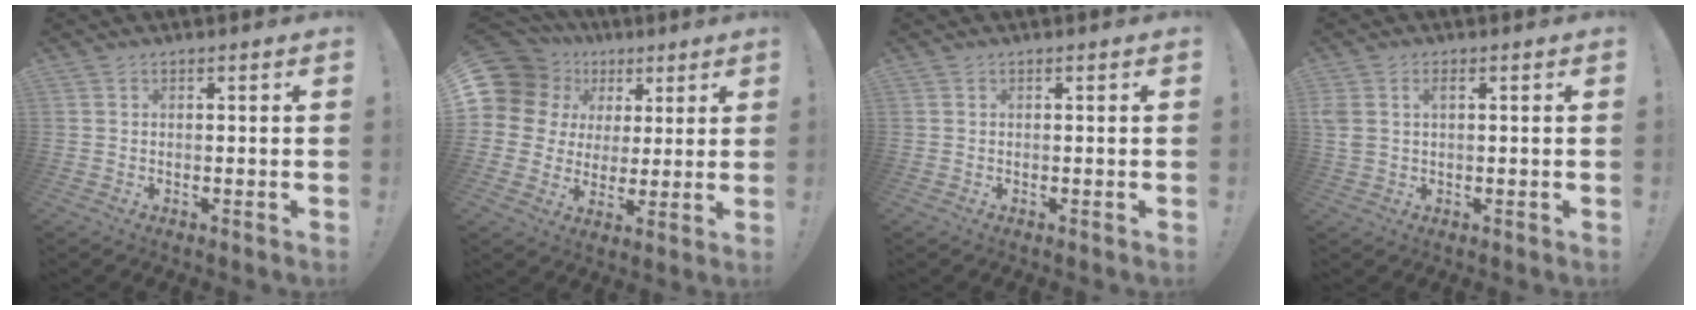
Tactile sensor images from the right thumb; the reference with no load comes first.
{"total": 11.8, "force": [4.3, 10.0, 4.5], "torque": [-0.085, -0.025, 0.093]}
{"total": 0.0}
{"total": 3.5, "force": [0.9, 1.8, 2.8], "torque": [-0.055, 0.000, 0.014]}